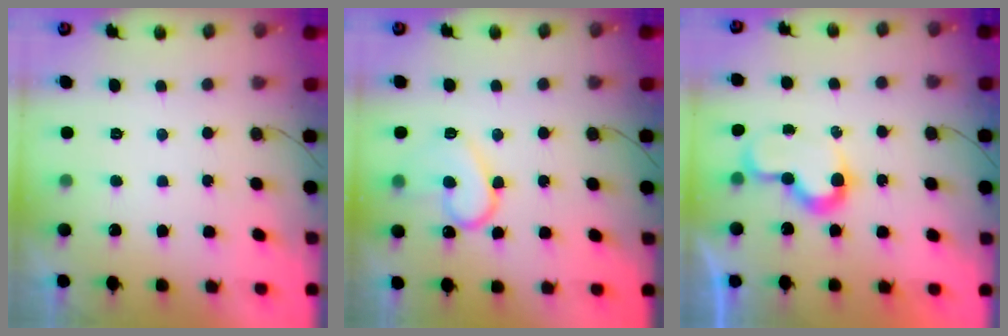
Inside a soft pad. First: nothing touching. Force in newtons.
{"total": 13.1, "press": 13.1, "slide": 1.1}
{"total": 8.1, "press": 8.1, "slide": 0.2}